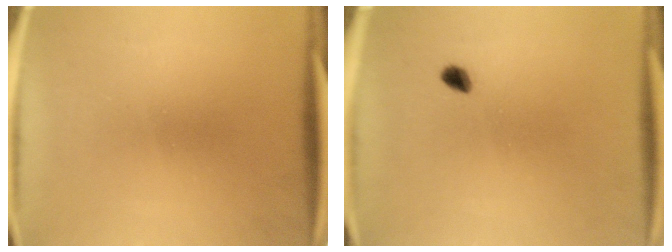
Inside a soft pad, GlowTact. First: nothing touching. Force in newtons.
{"total": 1.7}